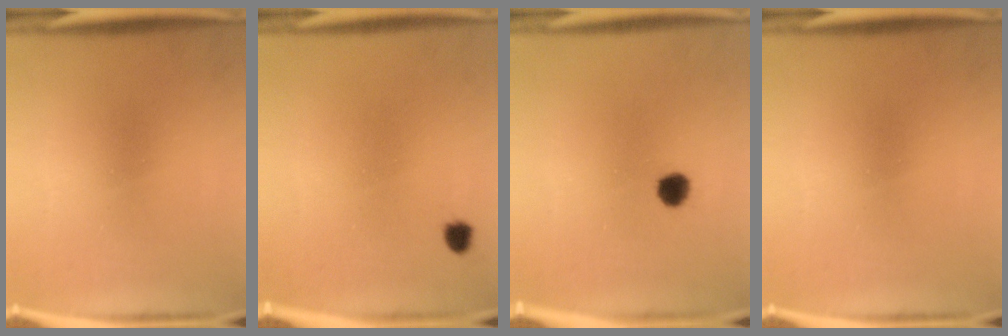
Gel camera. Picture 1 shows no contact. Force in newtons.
{"total": 1.4}
{"total": 3.0}
{"total": 0.0}